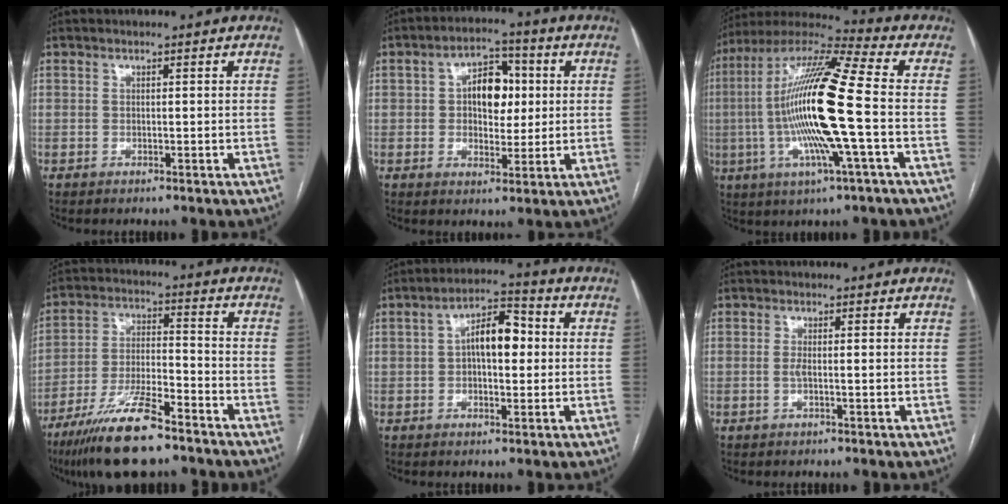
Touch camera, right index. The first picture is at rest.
{"total": 7.9, "force": [1.1, 4.7, 6.2], "torque": [-0.096, 0.023, 0.019]}
{"total": 20.0, "force": [-2.3, 0.8, 19.8], "torque": [-0.398, 0.000, -0.053]}
{"total": 13.6, "force": [-9.7, 2.4, 9.3], "torque": [-0.180, -0.023, -0.173]}
{"total": 7.7, "force": [0.6, 3.2, 6.9], "torque": [-0.120, 0.027, 0.006]}
{"total": 1.5, "force": [-0.3, 0.1, 1.5], "torque": [-0.032, -0.001, -0.004]}